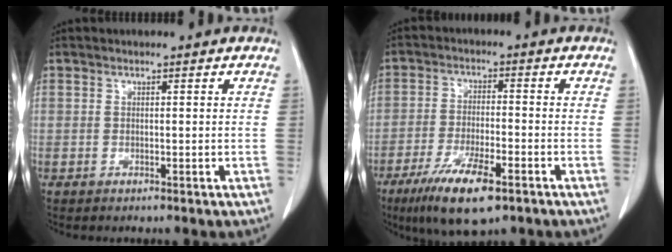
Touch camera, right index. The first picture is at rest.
{"total": 10.6, "force": [-6.2, 2.3, 8.2], "torque": [-0.152, -0.021, -0.102]}